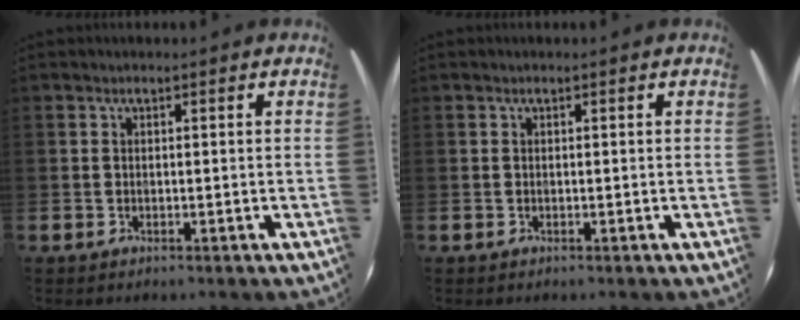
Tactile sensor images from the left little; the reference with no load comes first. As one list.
[{"total": 0.0}]